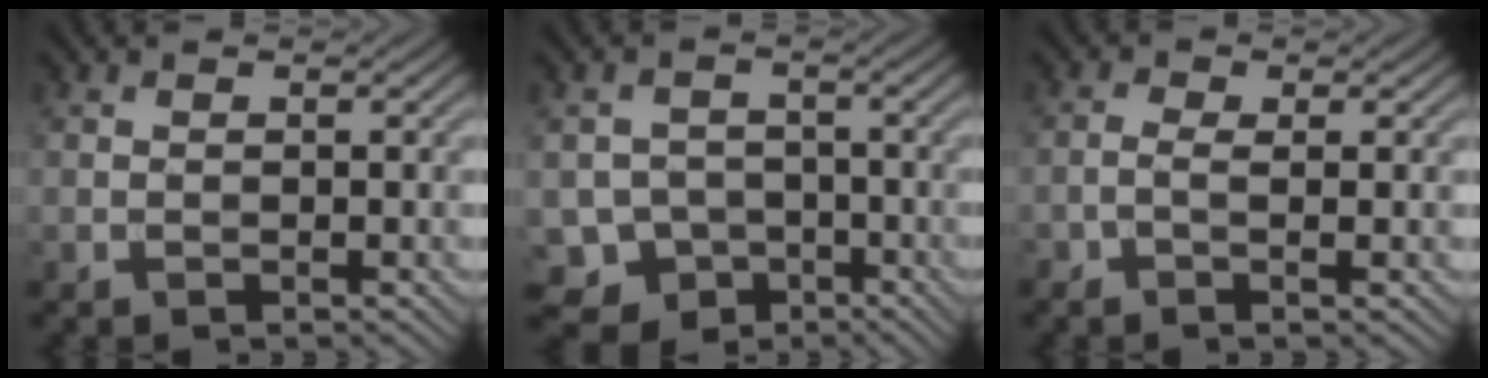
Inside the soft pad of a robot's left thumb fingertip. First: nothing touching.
{"total": 7.1, "force": [-3.9, 5.7, 1.4], "torque": [-0.025, -0.012, -0.078]}
{"total": 2.0, "force": [-0.5, 0.6, 1.8], "torque": [-0.039, -0.001, -0.014]}